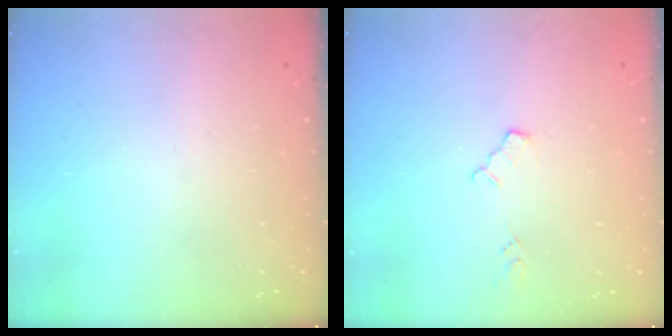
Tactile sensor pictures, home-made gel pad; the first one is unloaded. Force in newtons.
{"total": 4.0, "press": 4.0, "slide": 0.6}